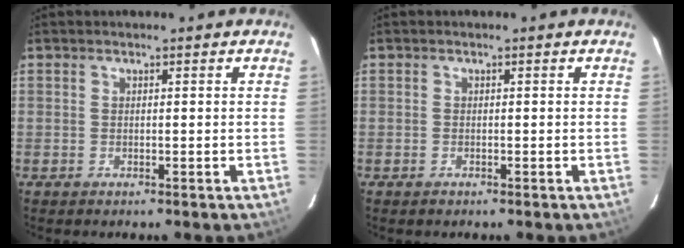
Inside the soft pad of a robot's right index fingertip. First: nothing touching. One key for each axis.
{"total": 0.7, "fx": -0.5, "fy": 0.5, "fz": 0.1, "tx": -0.001, "ty": 0.000, "tz": -0.009}